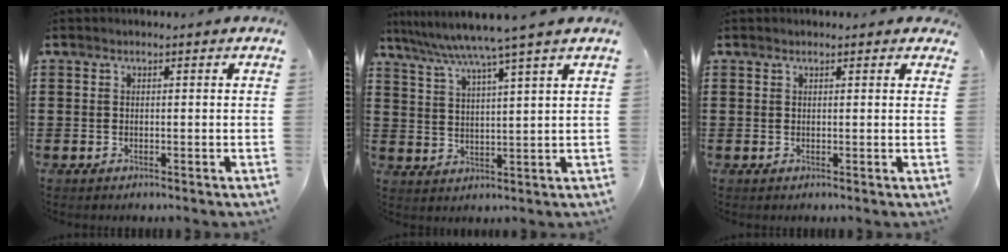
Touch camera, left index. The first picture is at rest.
{"total": 6.4, "force": [5.3, -1.3, 3.4], "torque": [-0.084, -0.029, 0.086]}
{"total": 0.8, "force": [0.6, 0.4, 0.5], "torque": [-0.010, 0.004, 0.011]}